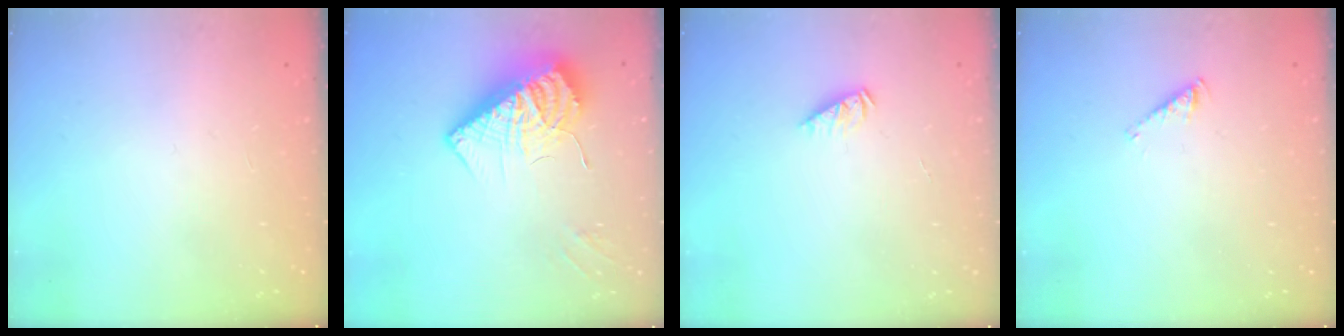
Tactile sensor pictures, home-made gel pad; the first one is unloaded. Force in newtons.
{"total": 14.0, "press": 13.9, "slide": 1.2}
{"total": 2.0, "press": 2.0, "slide": 0.2}
{"total": 2.7, "press": 2.6, "slide": 0.3}